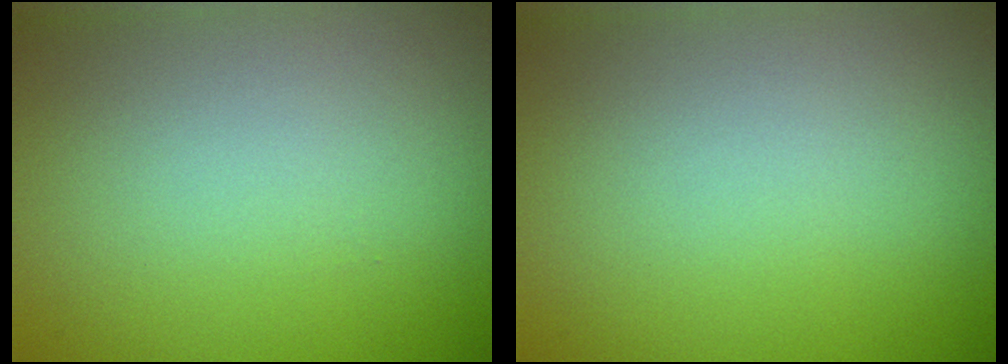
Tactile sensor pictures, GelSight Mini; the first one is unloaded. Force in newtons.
{"total": 0.0}